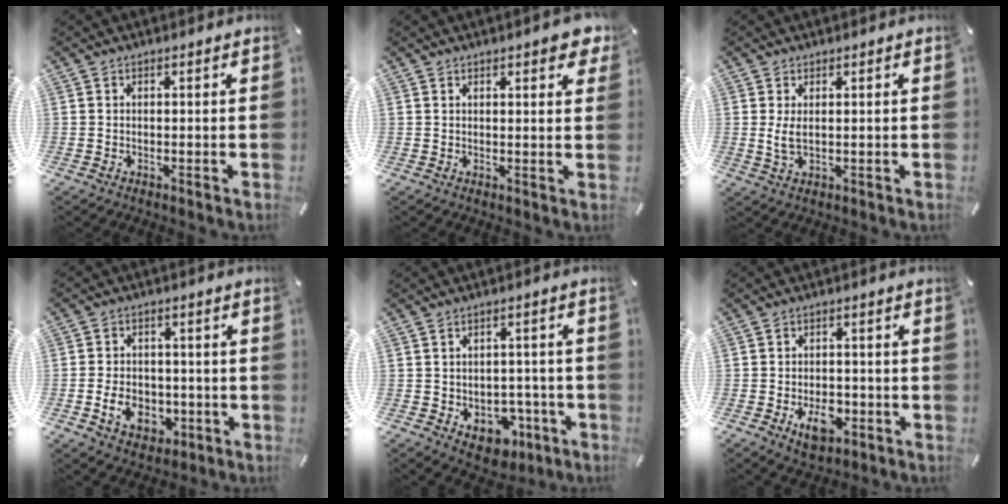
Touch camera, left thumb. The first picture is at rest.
{"total": 3.3, "force": [2.4, 1.1, 2.0], "torque": [-0.021, -0.014, 0.038]}
{"total": 3.4, "force": [0.7, 1.5, 3.0], "torque": [-0.073, -0.003, 0.009]}
{"total": 8.4, "force": [-2.3, 6.5, 4.8], "torque": [-0.107, 0.009, -0.043]}
{"total": 7.4, "force": [-2.5, 6.0, 3.5], "torque": [-0.035, 0.017, -0.035]}
{"total": 6.9, "force": [-2.4, 4.4, 4.7], "torque": [-0.060, 0.003, -0.043]}